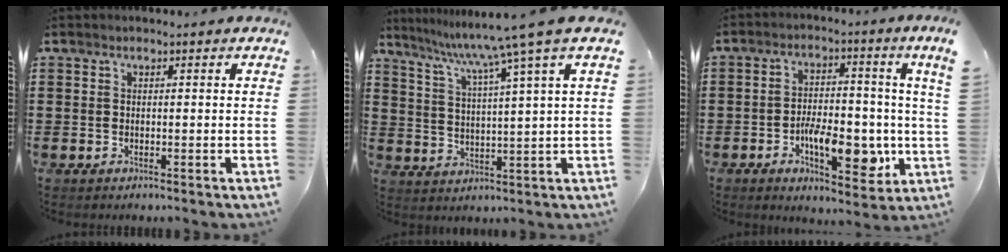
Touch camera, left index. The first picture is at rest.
{"total": 8.3, "force": [6.1, -1.8, 5.3], "torque": [-0.126, -0.036, 0.093]}
{"total": 9.0, "force": [-2.0, 2.9, 8.3], "torque": [-0.142, -0.001, -0.034]}